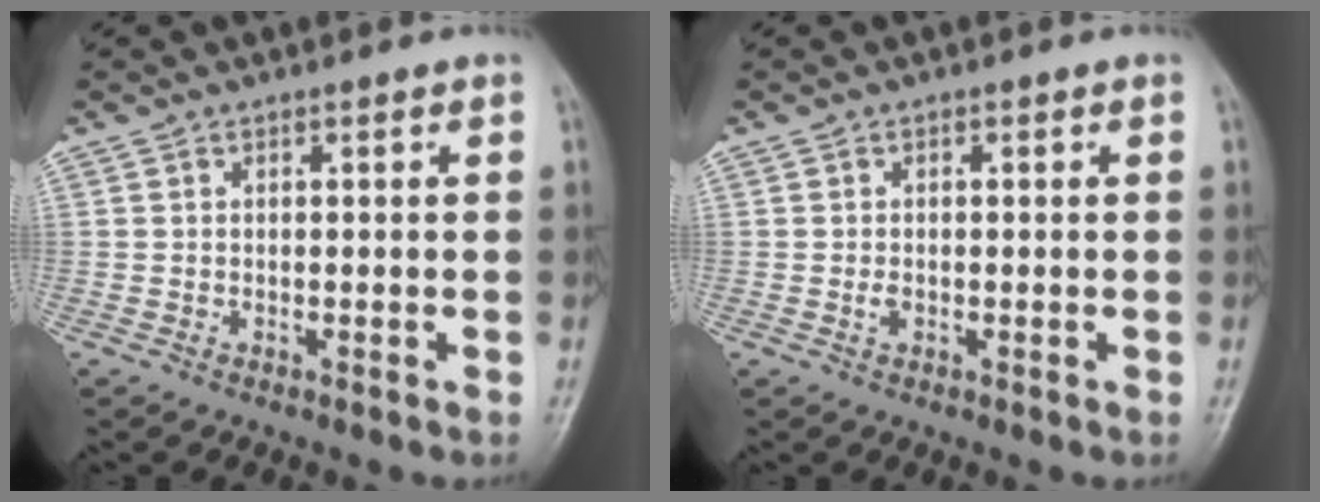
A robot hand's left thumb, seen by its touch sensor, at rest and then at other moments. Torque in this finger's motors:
{"motor_torque": [0.02, 0.02, 0.24, 0.11, 0.00]}